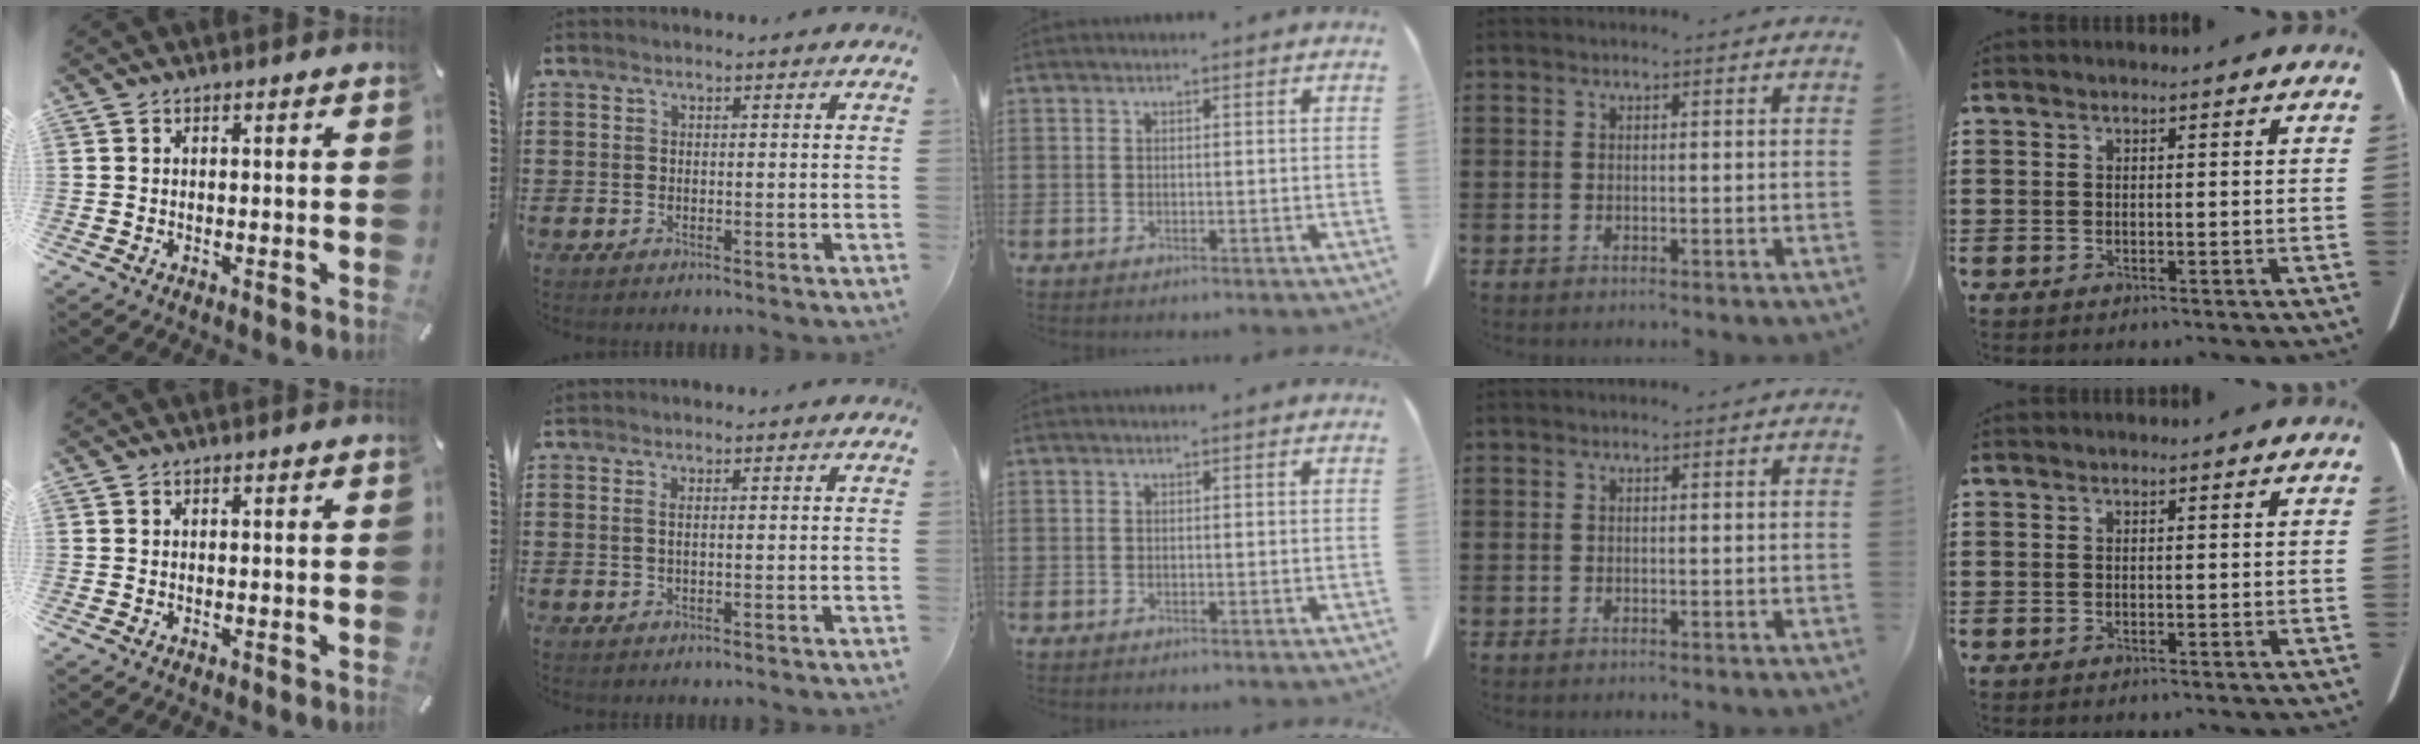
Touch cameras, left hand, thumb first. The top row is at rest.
{"index": {"total": 0.9, "force": [0.3, 0.1, 0.9], "torque": [-0.019, -0.001, 0.006]}}